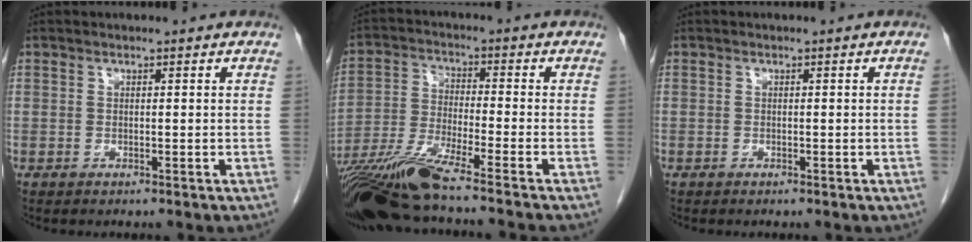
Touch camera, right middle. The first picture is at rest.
{"total": 13.9, "force": [-11.1, -1.5, 8.3], "torque": [-0.163, -0.032, -0.200]}
{"total": 0.0}